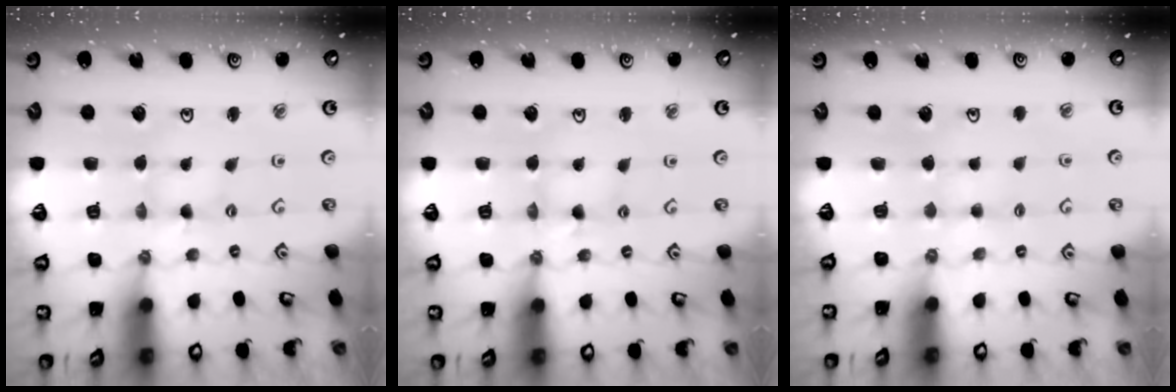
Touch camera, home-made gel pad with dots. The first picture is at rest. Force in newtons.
{"total": 2.9, "press": 2.9, "slide": 0.3}
{"total": 2.3, "press": 2.3, "slide": 0.4}